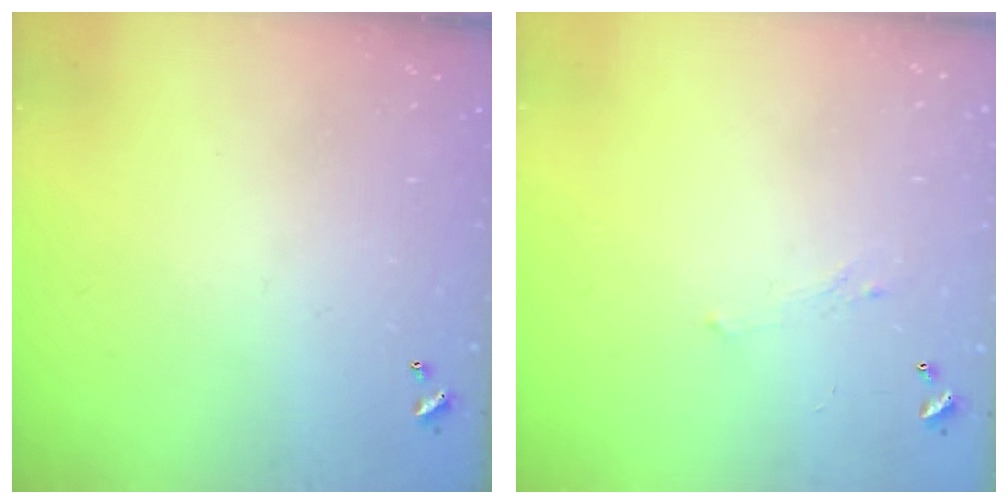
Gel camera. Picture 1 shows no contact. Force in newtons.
{"total": 0.8, "press": 0.6, "slide": 0.6}